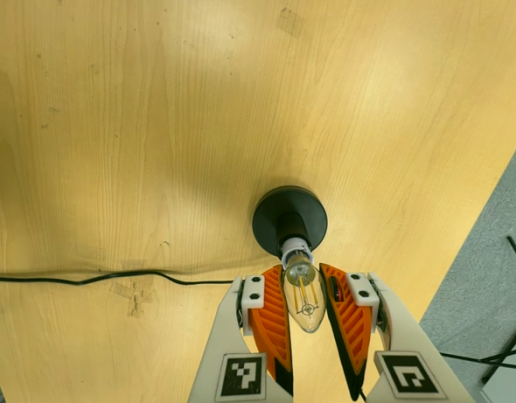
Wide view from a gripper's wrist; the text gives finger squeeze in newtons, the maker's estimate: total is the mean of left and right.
{"total": 13.5, "left": 13.0, "right": 14.0}